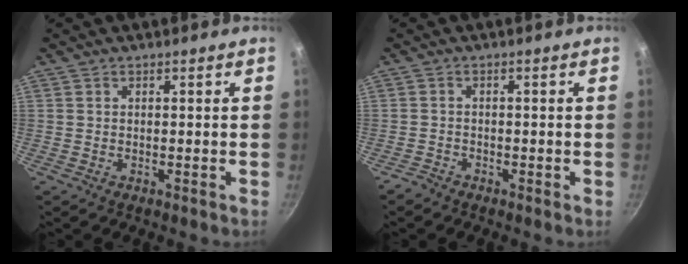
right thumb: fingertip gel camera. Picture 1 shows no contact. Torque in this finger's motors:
{"motor_torque": [0.35, -0.15, -0.28, -0.04, 0.03]}